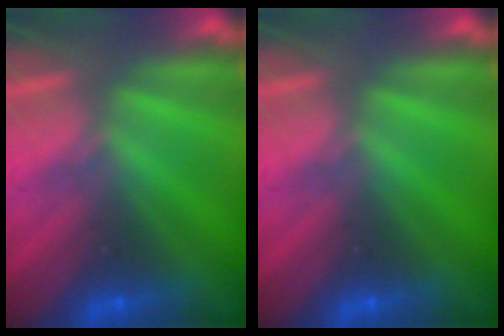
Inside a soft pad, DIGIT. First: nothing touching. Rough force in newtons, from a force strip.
{"total": 0.0}